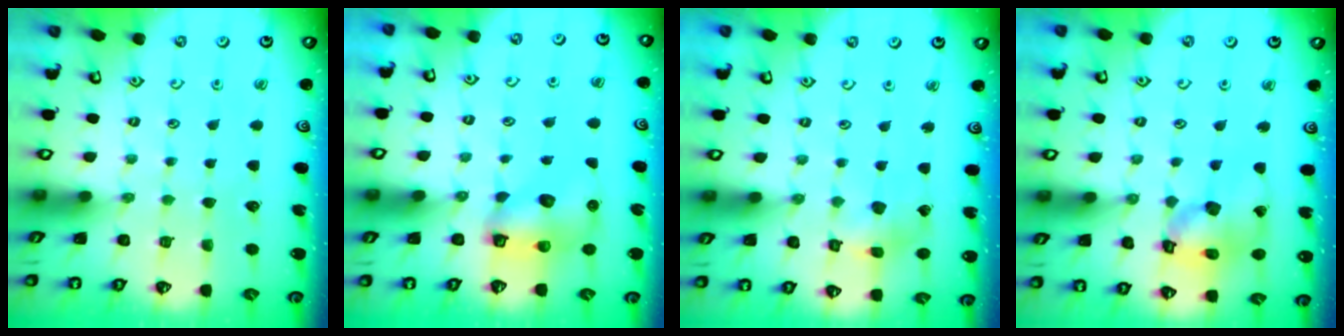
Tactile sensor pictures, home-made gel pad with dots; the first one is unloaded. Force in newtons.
{"total": 8.5, "press": 8.4, "slide": 0.7}
{"total": 4.8, "press": 4.8, "slide": 0.4}
{"total": 15.2, "press": 15.1, "slide": 2.0}